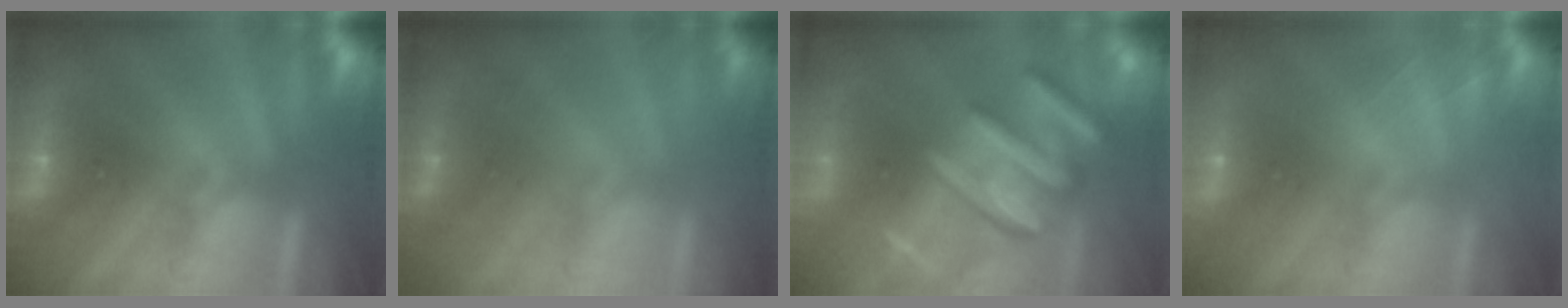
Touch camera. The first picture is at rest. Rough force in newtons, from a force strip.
{"total": 1.7}
{"total": 6.5}
{"total": 2.1}